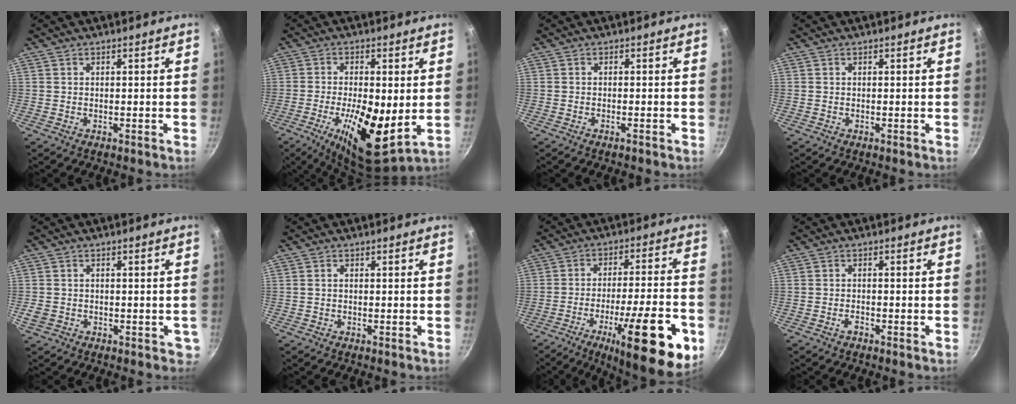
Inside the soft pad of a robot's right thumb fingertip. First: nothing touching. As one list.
[{"total": 13.8, "force": [-2.1, 4.8, 12.8], "torque": [-0.214, -0.014, -0.030]}, {"total": 0.8, "force": [-0.5, 0.0, 0.6], "torque": [-0.019, 0.004, -0.010]}, {"total": 0.0}, {"total": 4.4, "force": [-0.9, 3.3, 2.7], "torque": [-0.034, 0.001, -0.007]}, {"total": 0.6, "force": [0.0, 0.3, 0.5], "torque": [-0.011, 0.002, 0.001]}, {"total": 22.7, "force": [-9.1, 5.5, 20.1], "torque": [-0.271, 0.029, -0.130]}, {"total": 1.3, "force": [-0.9, 0.3, 0.9], "torque": [-0.020, 0.010, -0.019]}]